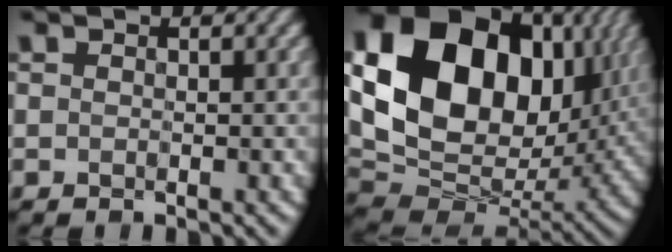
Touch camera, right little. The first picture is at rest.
{"total": 19.5, "force": [5.2, 13.8, 12.8], "torque": [-0.257, 0.014, 0.105]}